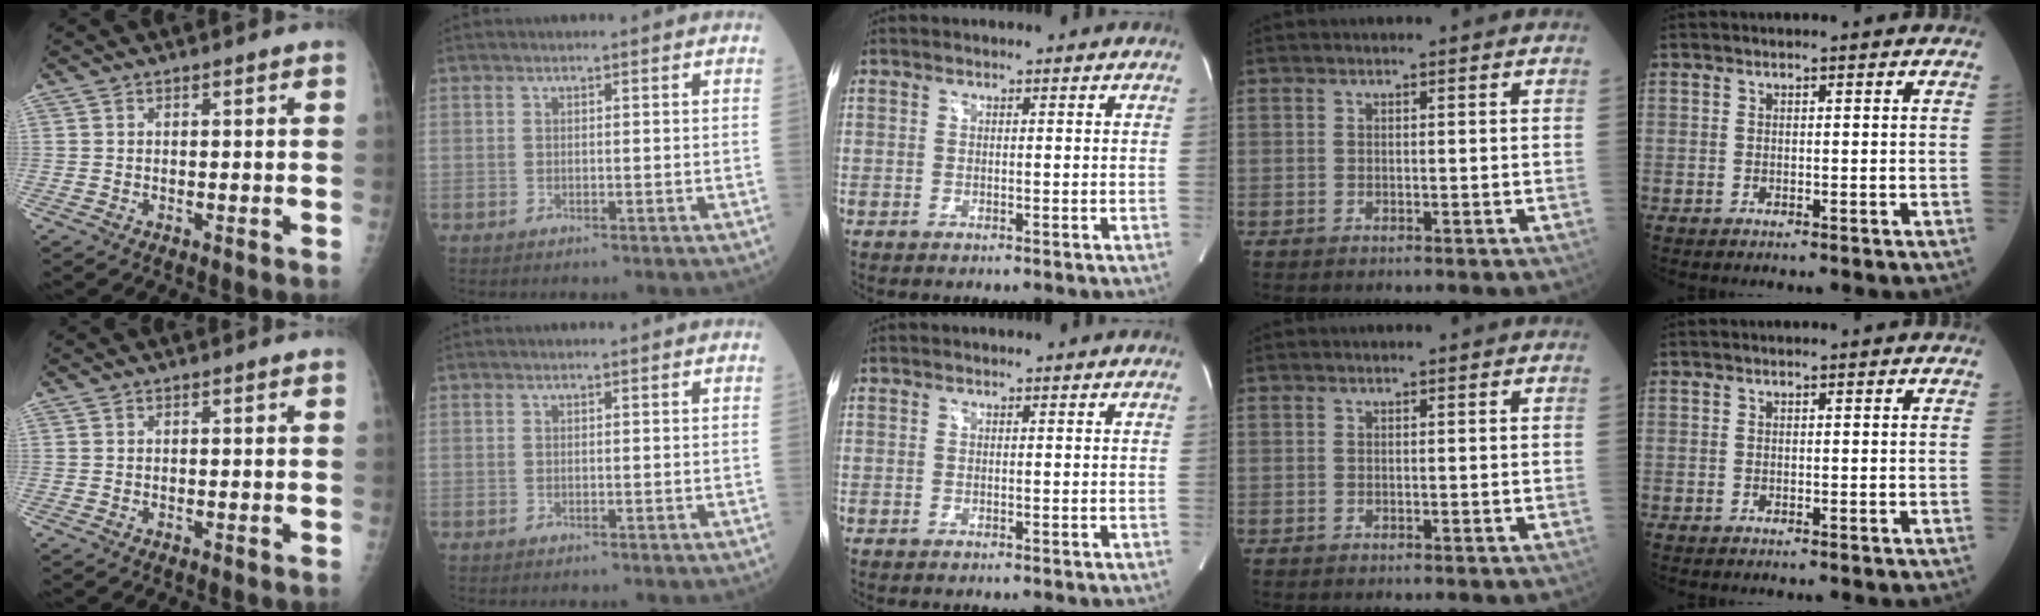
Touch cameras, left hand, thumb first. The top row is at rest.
{}